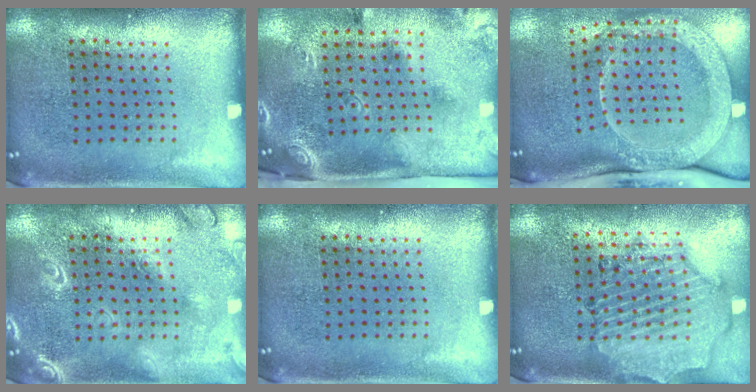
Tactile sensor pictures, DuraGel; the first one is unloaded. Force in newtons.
{"total": 2.9, "press": 1.9, "slide": 2.2}
{"total": 3.3, "press": 2.3, "slide": 2.3}
{"total": 1.9, "press": 1.9, "slide": 0.2}
{"total": 0.0}
{"total": 1.6, "press": 1.6, "slide": 0.4}